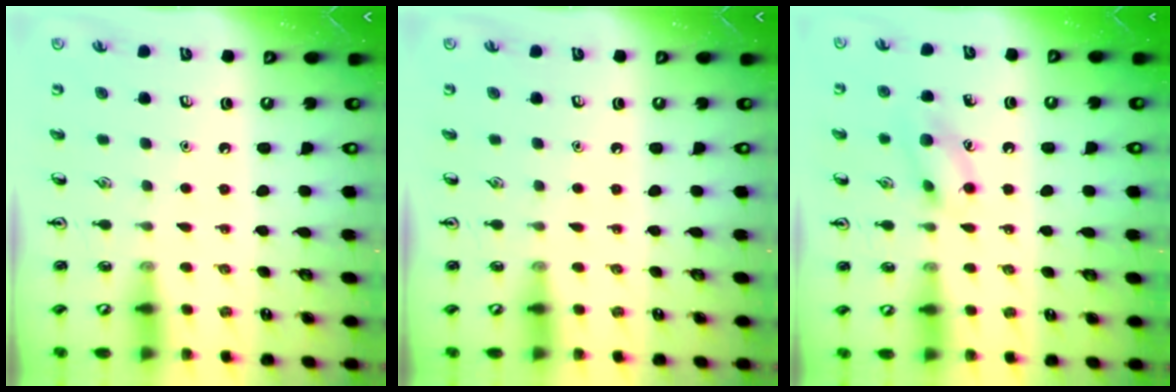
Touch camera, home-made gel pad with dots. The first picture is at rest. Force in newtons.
{"total": 0.0}
{"total": 9.8, "press": 9.7, "slide": 1.4}